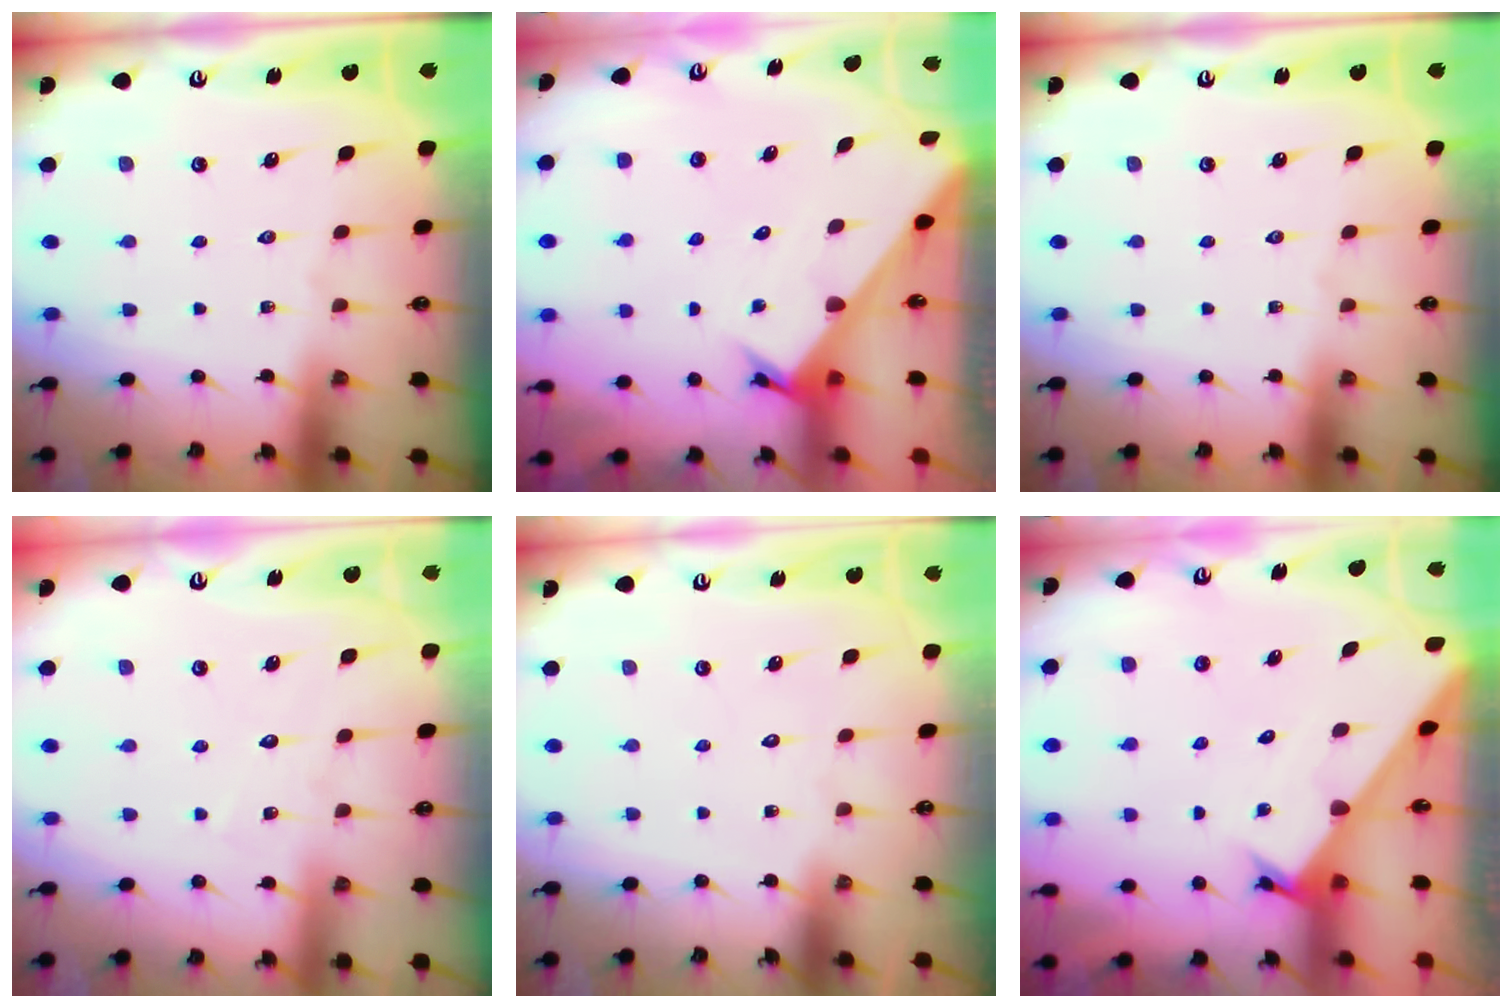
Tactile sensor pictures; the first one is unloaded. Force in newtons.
{"total": 2.6, "press": 2.6, "slide": 0.2}
{"total": 0.0}
{"total": 4.0, "press": 4.0, "slide": 0.4}
{"total": 1.5, "press": 1.5, "slide": 0.0}
{"total": 2.2, "press": 2.2, "slide": 0.2}